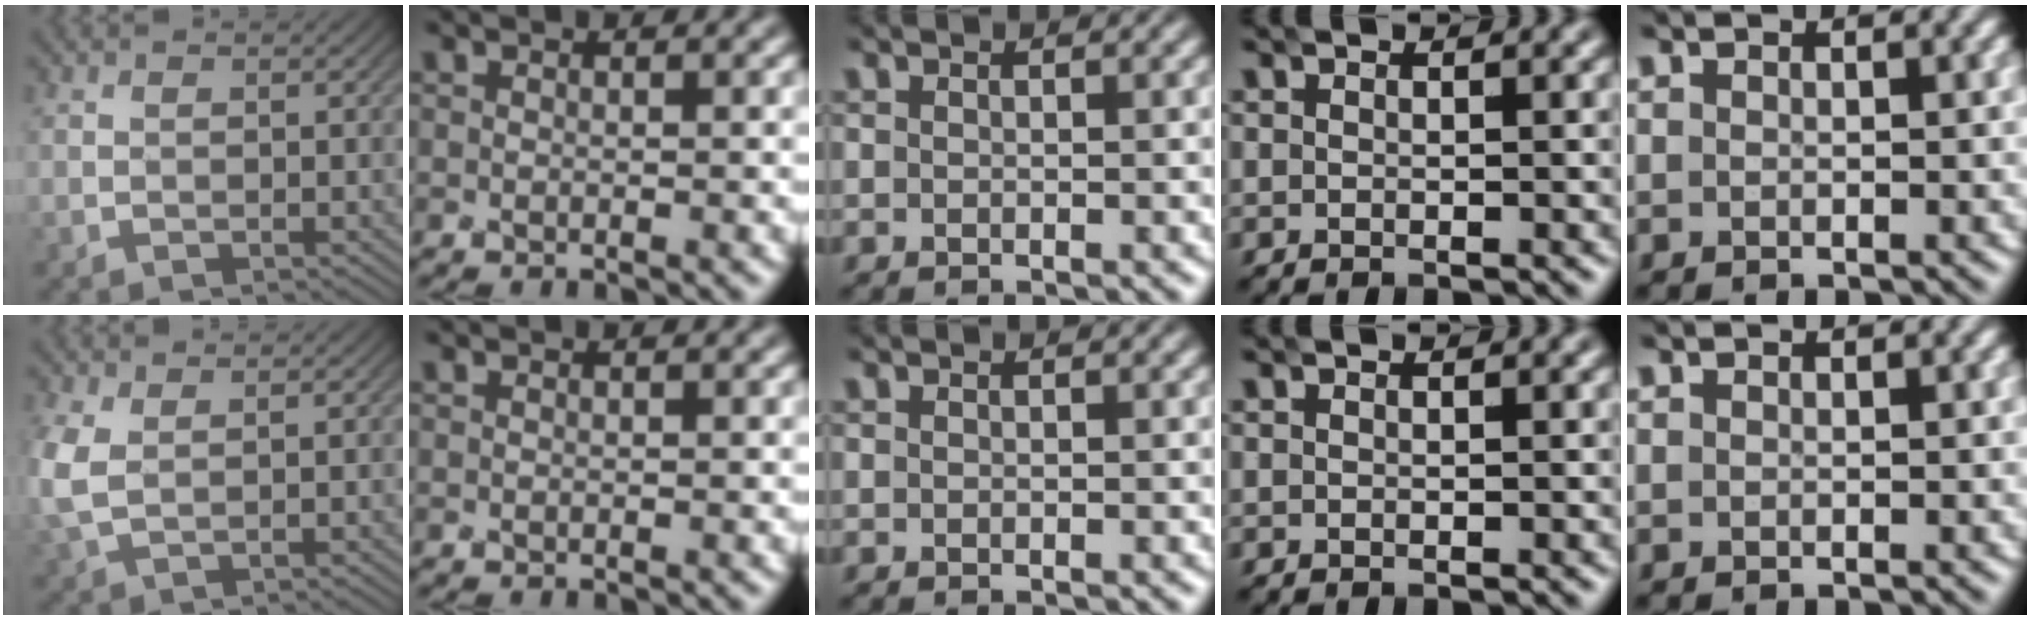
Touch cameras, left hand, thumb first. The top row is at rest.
{"thumb": {"total": 5.9, "force": [1.1, 4.0, 4.3], "torque": [-0.149, 0.002, 0.025]}}